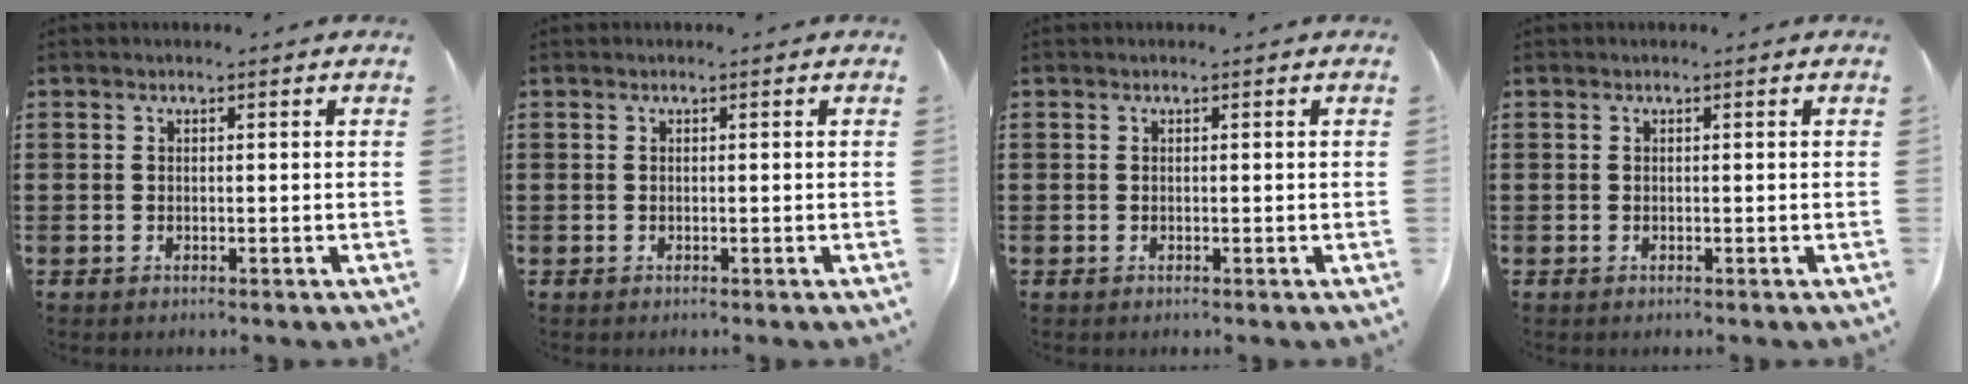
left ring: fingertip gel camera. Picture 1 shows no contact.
{"total": 0.0}
{"total": 0.0}
{"total": 0.0}